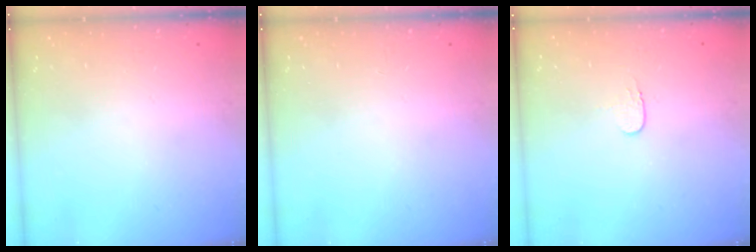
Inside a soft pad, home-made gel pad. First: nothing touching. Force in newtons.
{"total": 0.0}
{"total": 3.4, "press": 3.4, "slide": 0.4}